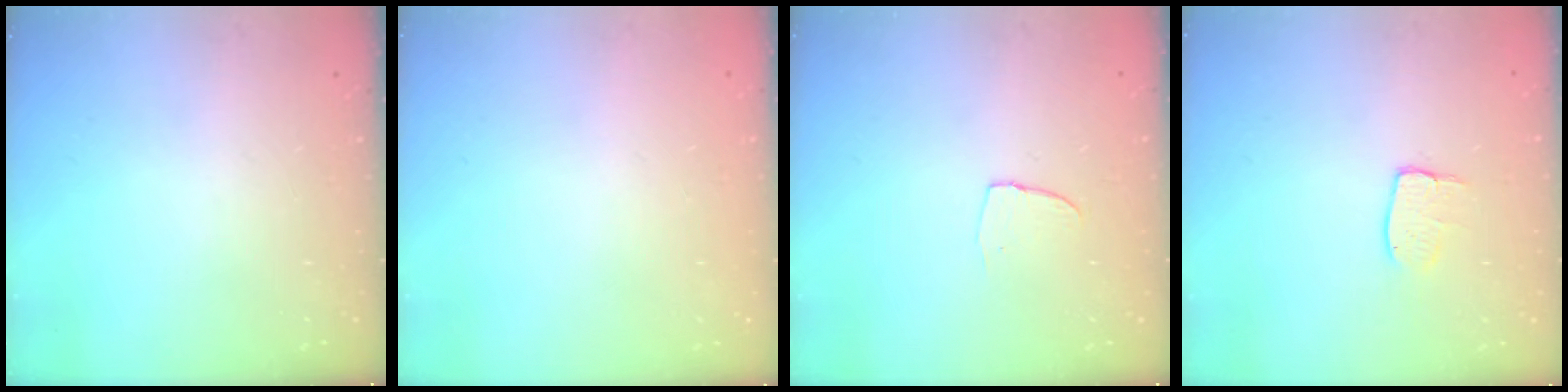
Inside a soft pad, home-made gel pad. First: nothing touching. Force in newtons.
{"total": 0.0}
{"total": 3.8, "press": 3.8, "slide": 0.3}
{"total": 6.3, "press": 6.3, "slide": 0.2}